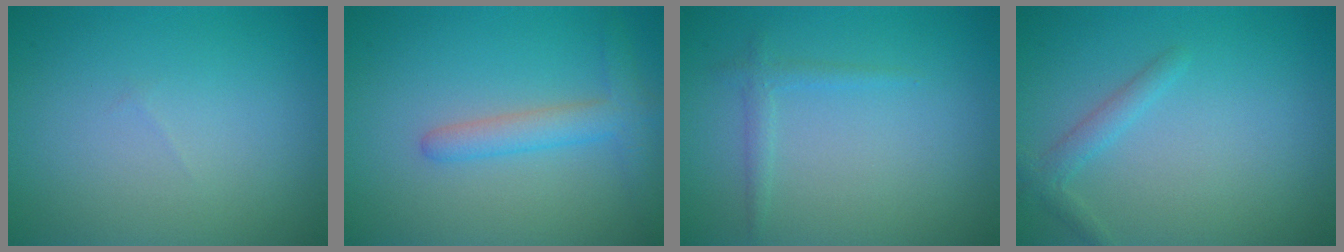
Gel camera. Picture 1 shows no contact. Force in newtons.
{"total": 3.0, "press": 3.0, "slide": 0.2}
{"total": 1.1, "press": 1.1, "slide": 0.1}
{"total": 1.6, "press": 1.6, "slide": 0.1}